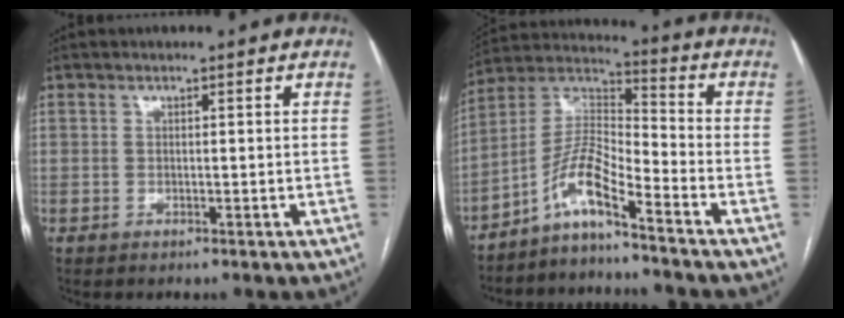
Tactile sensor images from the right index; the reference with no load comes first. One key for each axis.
{"total": 8.7, "fx": -6.0, "fy": 0.5, "fz": 6.2, "tx": -0.133, "ty": 0.015, "tz": -0.118}